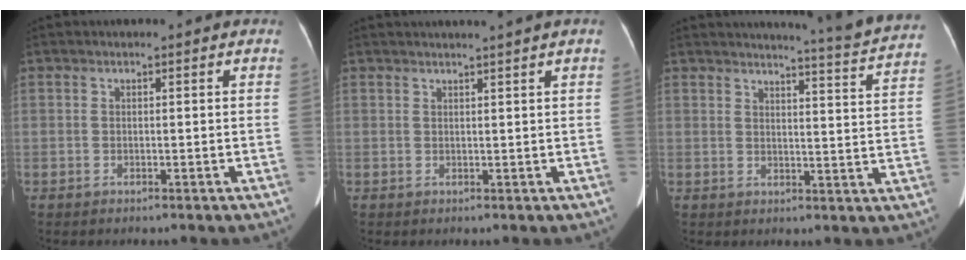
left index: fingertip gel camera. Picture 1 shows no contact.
{"total": 2.7, "force": [2.2, -0.9, 1.2], "torque": [-0.016, 0.007, 0.036]}
{"total": 11.8, "force": [11.3, -1.9, 2.6], "torque": [-0.047, -0.067, 0.124]}